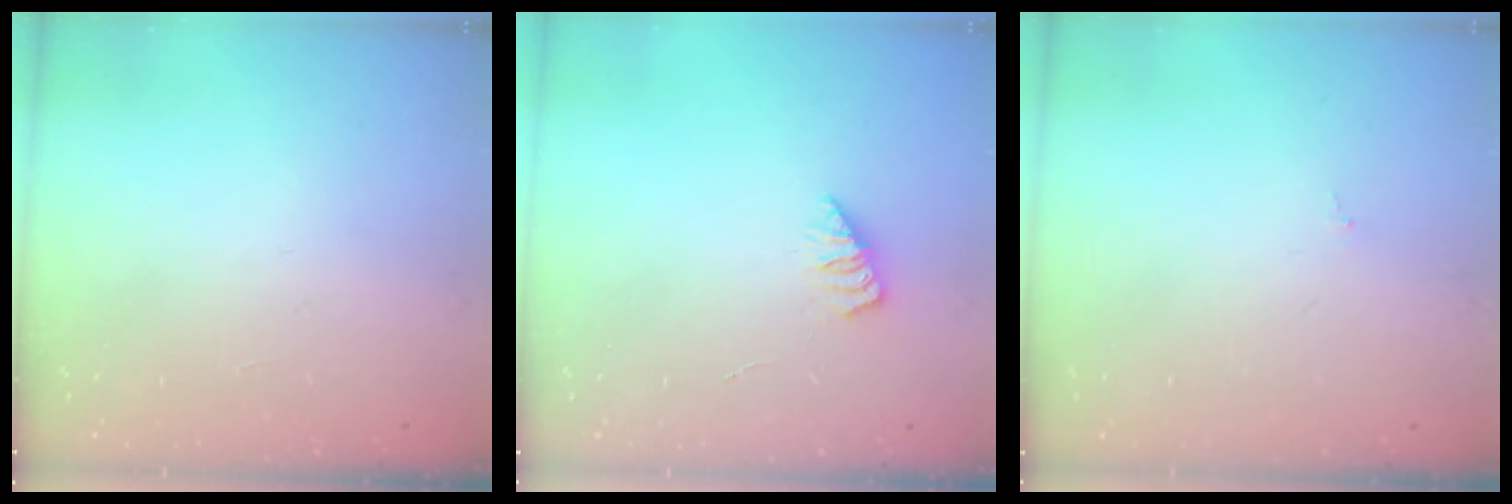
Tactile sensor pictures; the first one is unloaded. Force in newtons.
{"total": 2.2, "press": 2.1, "slide": 0.3}
{"total": 0.0}